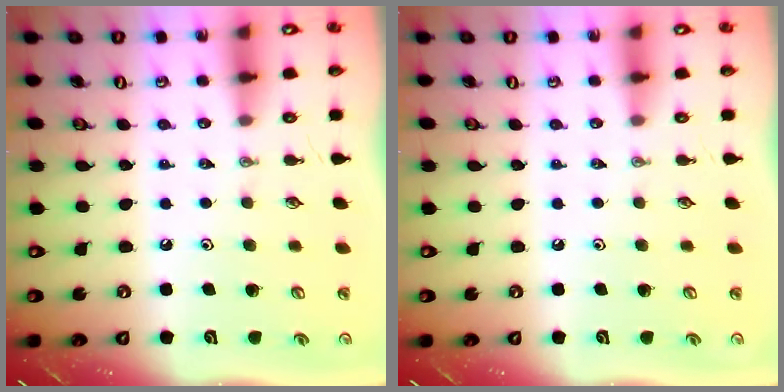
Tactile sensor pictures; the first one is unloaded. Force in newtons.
{"total": 0.0}